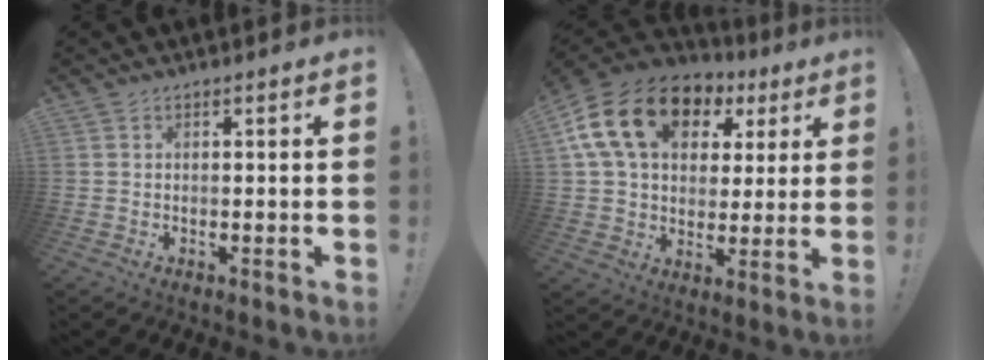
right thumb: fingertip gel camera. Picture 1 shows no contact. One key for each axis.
{"total": 20.7, "fx": 8.3, "fy": 13.9, "fz": 12.9, "tx": -0.216, "ty": -0.021, "tz": 0.154}